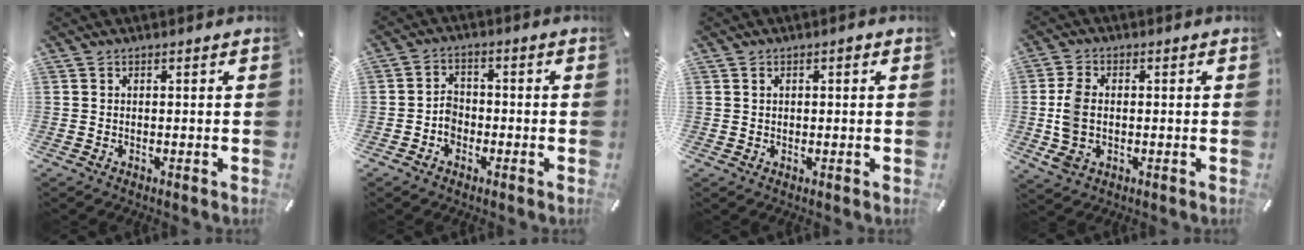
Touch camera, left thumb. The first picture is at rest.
{"total": 4.0, "force": [-1.7, 3.2, 1.7], "torque": [-0.029, 0.011, -0.032]}
{"total": 1.4, "force": [0.2, 1.0, 1.0], "torque": [-0.020, 0.006, 0.002]}
{"total": 8.1, "force": [-0.4, 5.6, 5.8], "torque": [-0.134, 0.005, -0.007]}